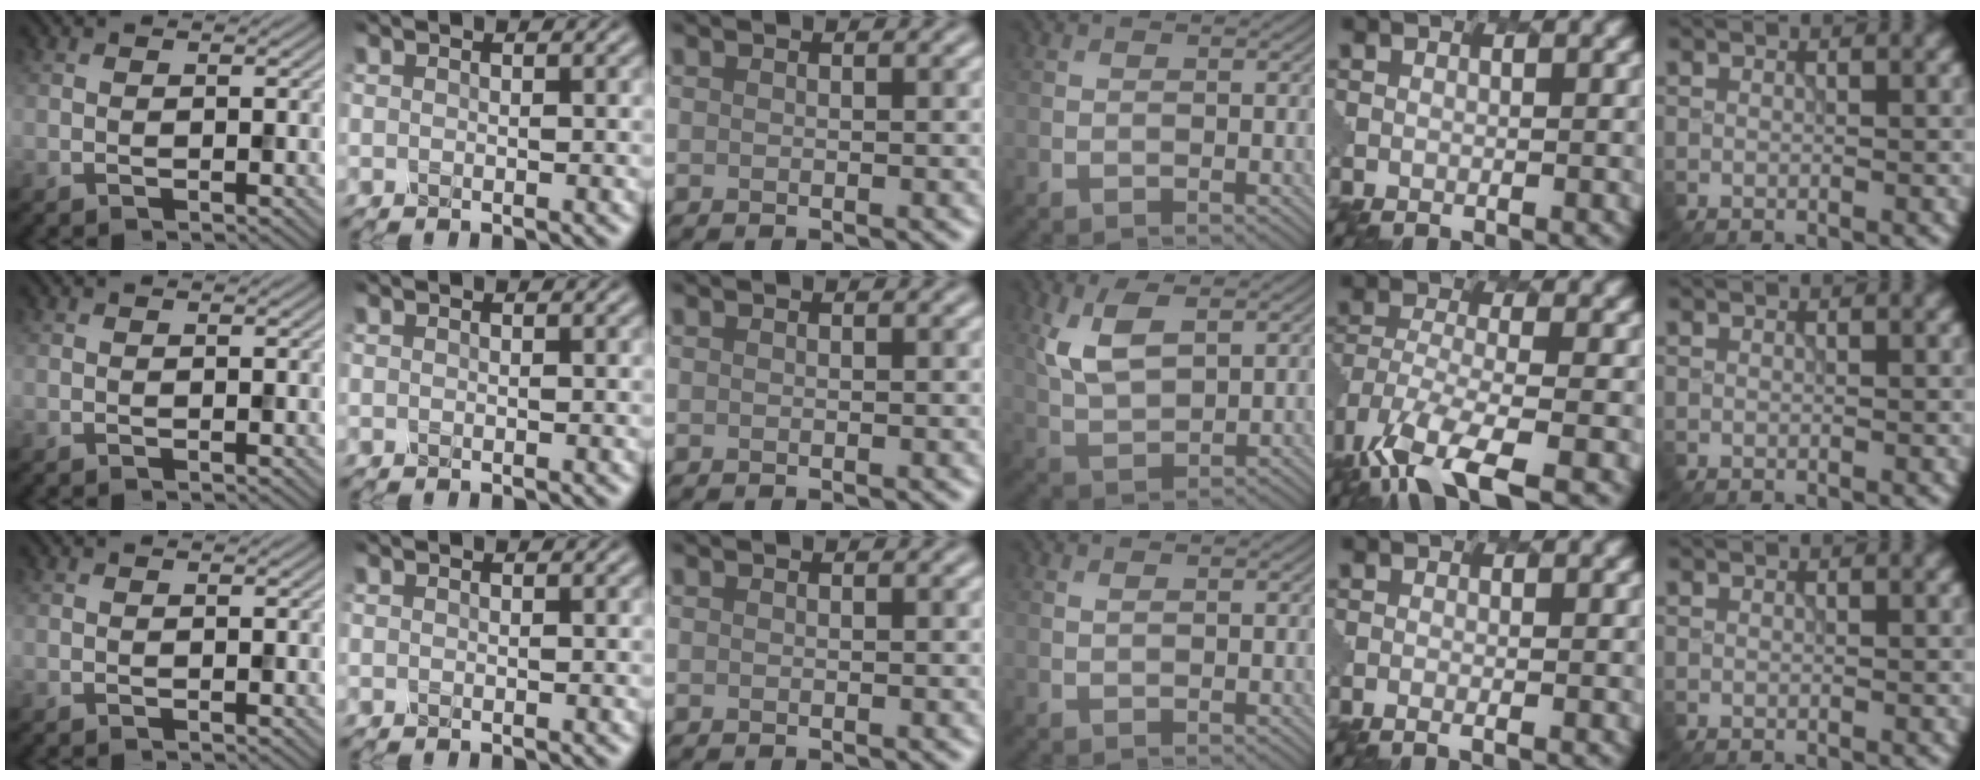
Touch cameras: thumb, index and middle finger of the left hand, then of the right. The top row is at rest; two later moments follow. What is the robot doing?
{"motion": "insert", "object": "pen bag"}